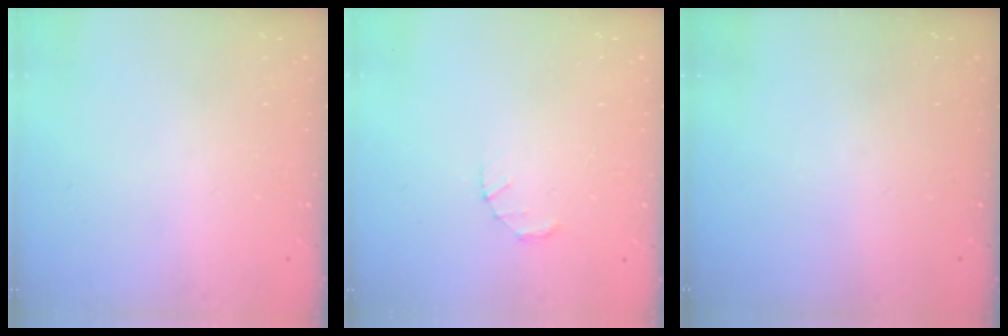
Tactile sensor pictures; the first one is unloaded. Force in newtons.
{"total": 1.5, "press": 1.5, "slide": 0.3}
{"total": 0.0}